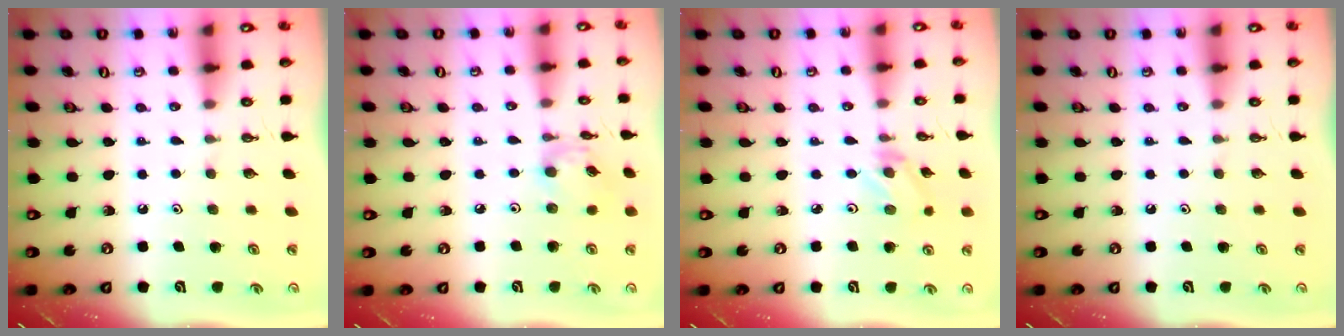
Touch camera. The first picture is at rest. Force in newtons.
{"total": 7.8, "press": 7.8, "slide": 0.5}
{"total": 2.0, "press": 1.9, "slide": 0.3}
{"total": 0.0}